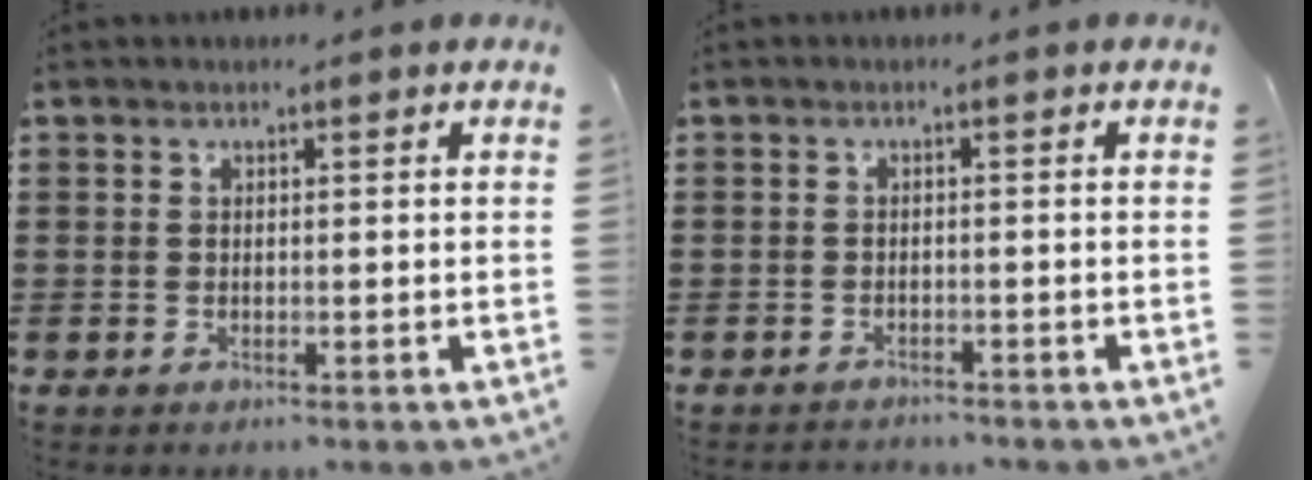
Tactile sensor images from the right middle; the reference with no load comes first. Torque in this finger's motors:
{"motor_torque": [-1.43, 0.51, -0.81, -0.19]}